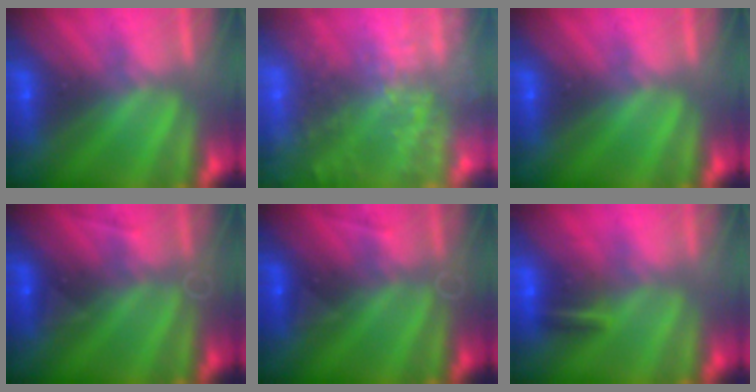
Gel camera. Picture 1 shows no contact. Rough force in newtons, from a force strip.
{"total": 8.2}
{"total": 0.0}
{"total": 2.8}
{"total": 2.8}
{"total": 7.1}